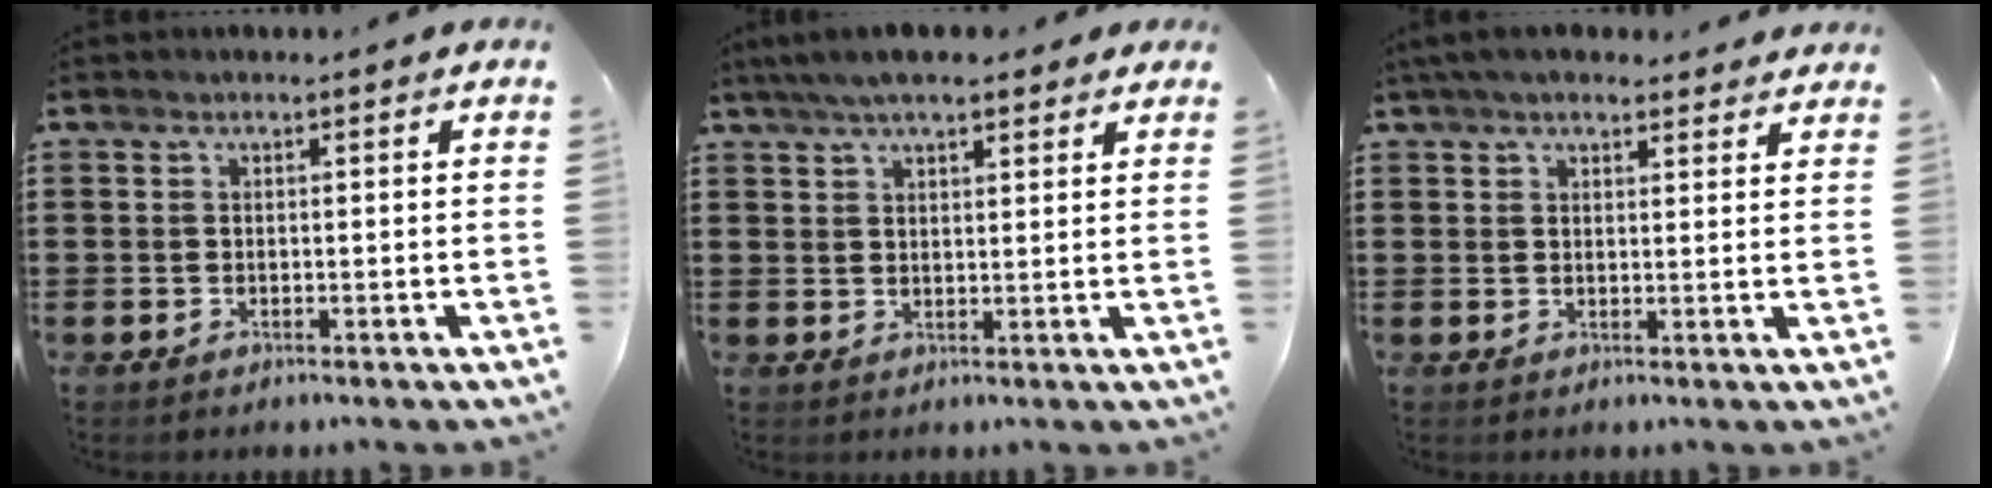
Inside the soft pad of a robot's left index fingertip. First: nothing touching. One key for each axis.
{"total": 5.1, "fx": 4.0, "fy": 1.5, "fz": 2.7, "tx": -0.062, "ty": 0.004, "tz": 0.074}
{"total": 4.2, "fx": 3.7, "fy": 1.0, "fz": 1.7, "tx": -0.043, "ty": -0.002, "tz": 0.069}